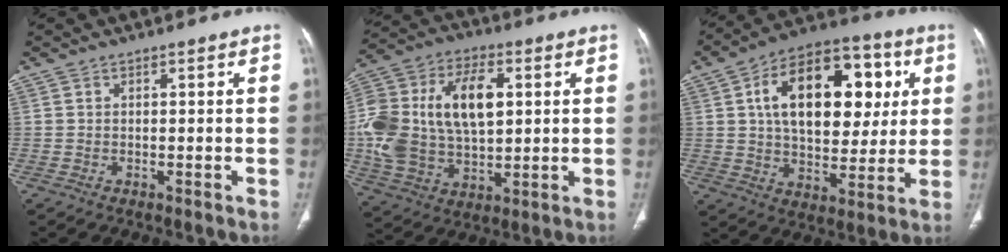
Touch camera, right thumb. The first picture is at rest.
{"total": 22.4, "force": [2.9, 13.6, 17.6], "torque": [-0.347, 0.010, 0.054]}
{"total": 23.7, "force": [5.5, 14.0, 18.2], "torque": [-0.248, 0.008, 0.081]}